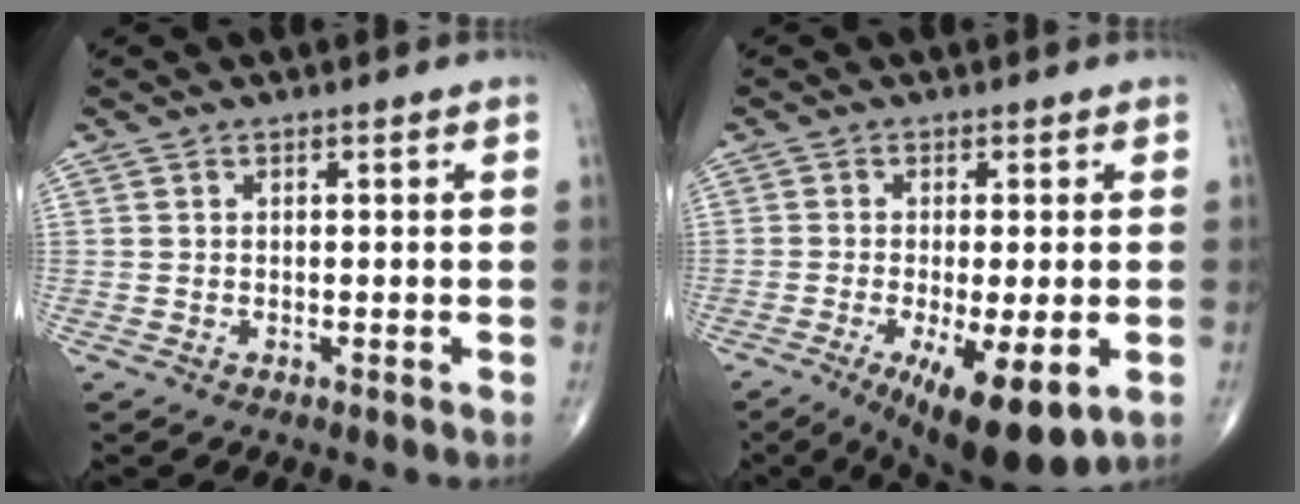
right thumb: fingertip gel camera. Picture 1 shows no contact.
{"total": 12.4, "force": [-4.7, 3.5, 11.0], "torque": [-0.169, -0.018, -0.064]}